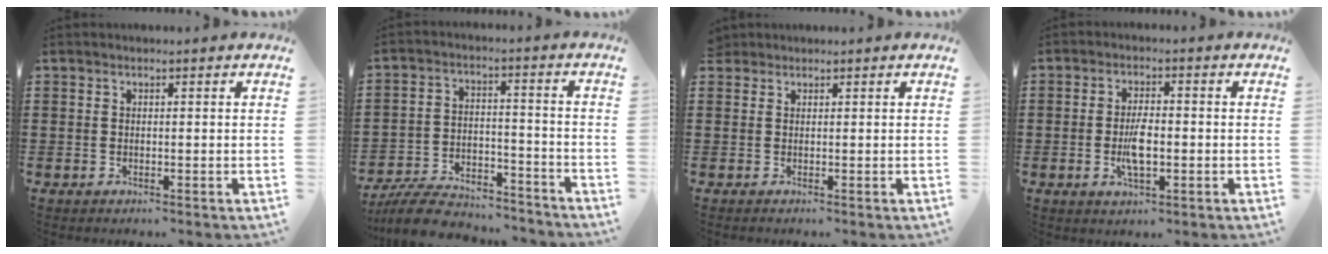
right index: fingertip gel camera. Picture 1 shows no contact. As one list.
[{"total": 7.6, "force": [-7.1, 1.6, 2.4], "torque": [-0.048, 0.017, -0.136]}, {"total": 1.0, "force": [0.7, 0.6, -0.3], "torque": [0.001, 0.003, 0.015]}, {"total": 4.9, "force": [-1.0, 1.8, 4.4], "torque": [-0.092, 0.000, -0.021]}]